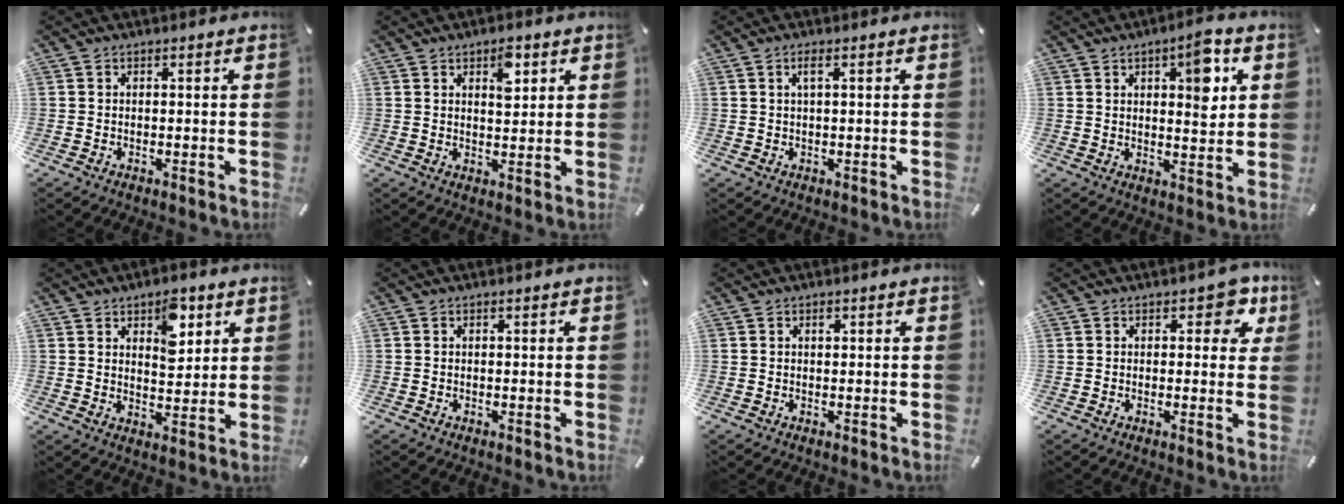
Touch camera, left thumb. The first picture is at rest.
{"total": 5.6, "force": [2.8, 3.1, 3.8], "torque": [-0.041, -0.010, 0.040]}
{"total": 2.1, "force": [0.7, 0.4, 2.0], "torque": [-0.041, 0.004, 0.010]}
{"total": 9.2, "force": [3.9, 4.3, 7.2], "torque": [-0.079, -0.022, 0.057]}
{"total": 8.1, "force": [4.6, 4.9, 4.5], "torque": [-0.048, -0.016, 0.074]}
{"total": 0.0}
{"total": 0.6, "force": [0.2, 0.5, 0.4], "torque": [0.000, -0.003, 0.003]}
{"total": 6.1, "force": [2.8, 3.6, 4.0], "torque": [-0.031, -0.005, 0.041]}